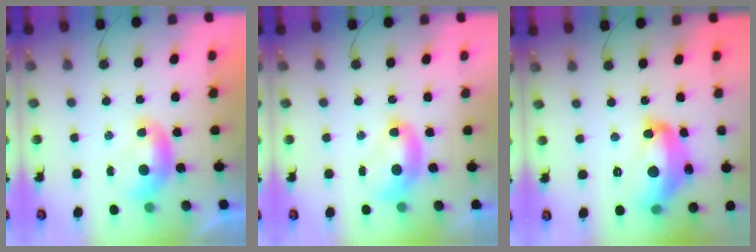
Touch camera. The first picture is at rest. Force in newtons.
{"total": 2.5, "press": 2.5, "slide": 0.1}
{"total": 13.0, "press": 13.0, "slide": 0.9}